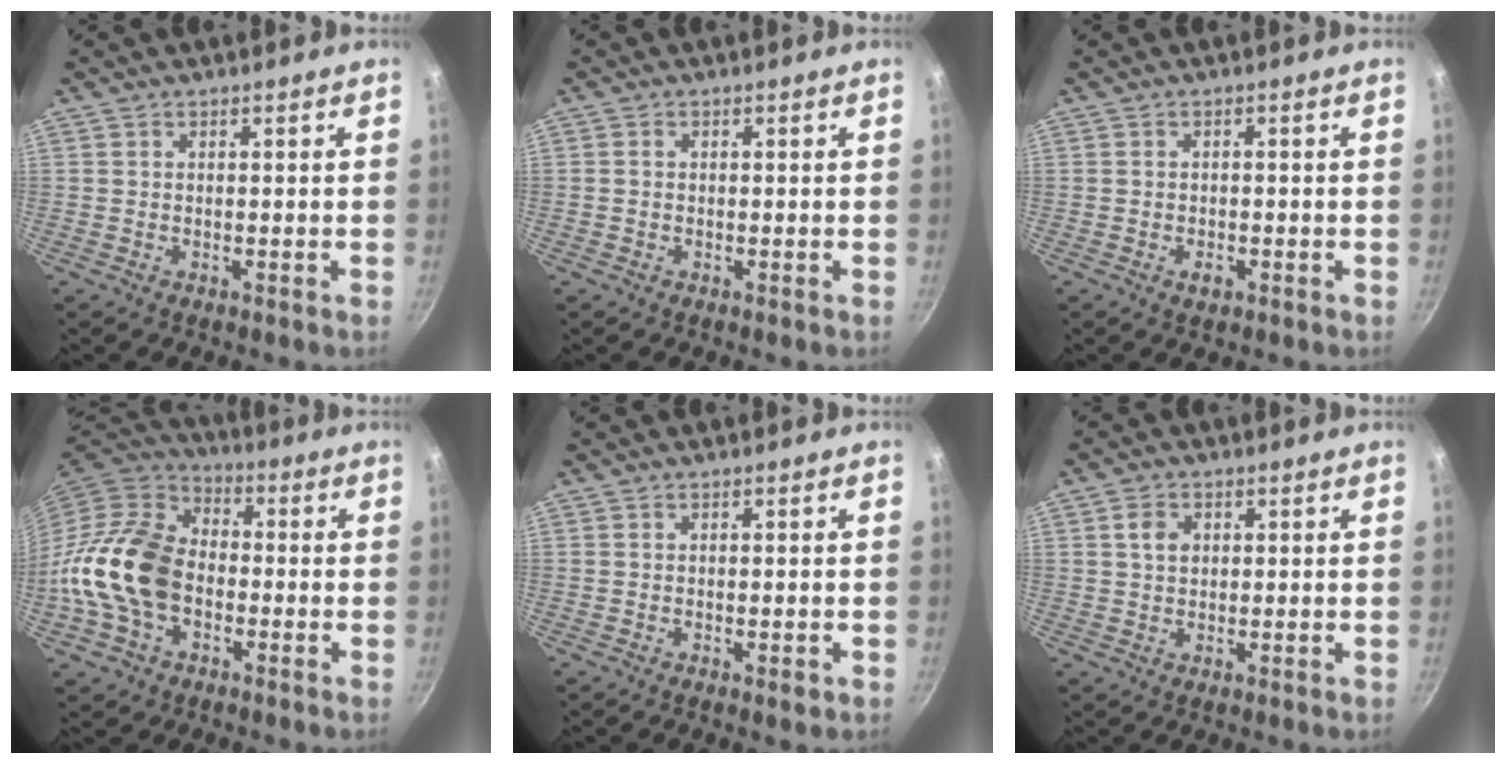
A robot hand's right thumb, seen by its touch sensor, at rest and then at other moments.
{"total": 0.7, "force": [-0.2, 0.6, 0.3], "torque": [-0.006, 0.003, -0.004]}
{"total": 1.4, "force": [-0.7, 0.9, 0.8], "torque": [-0.014, 0.005, -0.012]}
{"total": 17.0, "force": [-3.3, 12.1, 11.5], "torque": [-0.191, 0.034, -0.079]}
{"total": 1.4, "force": [-0.5, 0.5, 1.2], "torque": [-0.024, 0.001, -0.008]}
{"total": 3.1, "force": [0.7, 2.4, 1.8], "torque": [-0.020, 0.001, 0.011]}